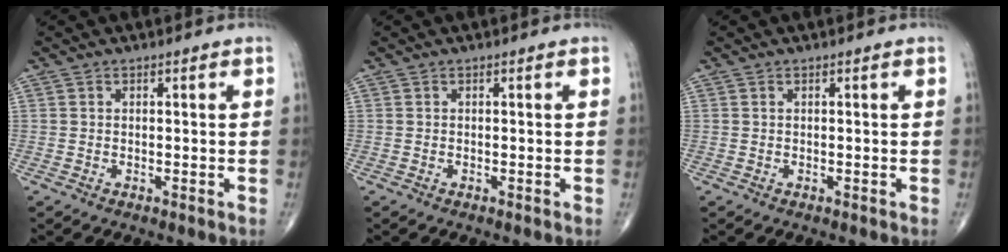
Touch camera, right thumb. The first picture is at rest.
{"total": 0.0}
{"total": 0.0}